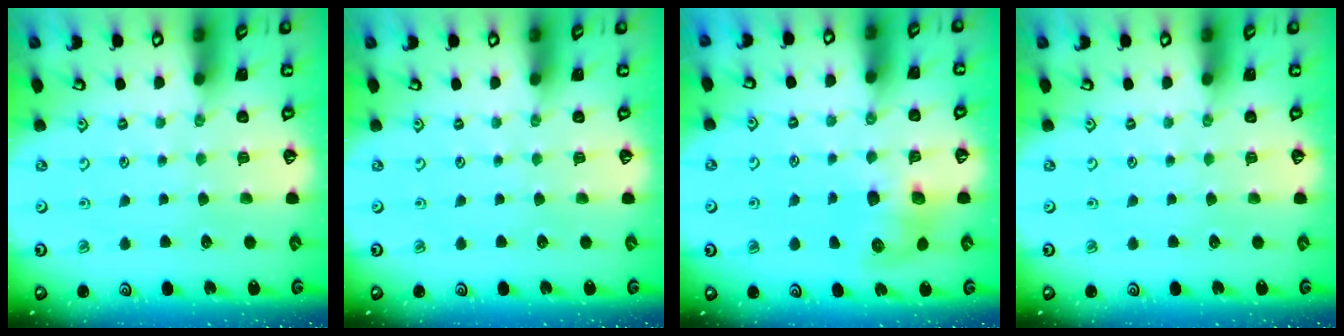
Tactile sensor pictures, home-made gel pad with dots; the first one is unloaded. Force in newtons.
{"total": 0.0}
{"total": 8.8, "press": 8.7, "slide": 0.9}
{"total": 0.0}